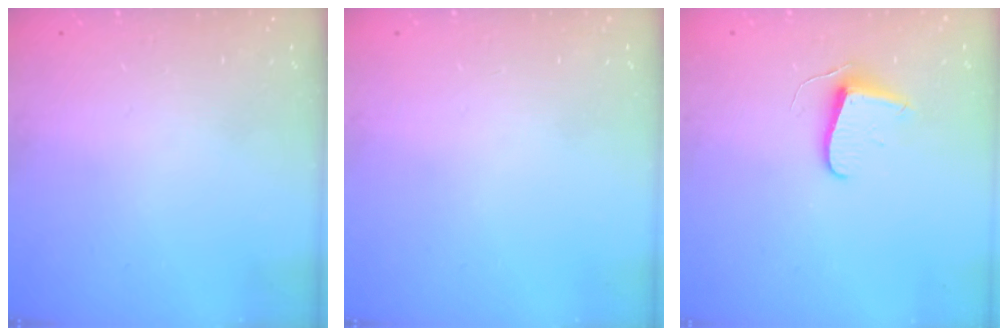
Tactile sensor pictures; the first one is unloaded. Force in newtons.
{"total": 0.0}
{"total": 7.1, "press": 7.1, "slide": 0.5}